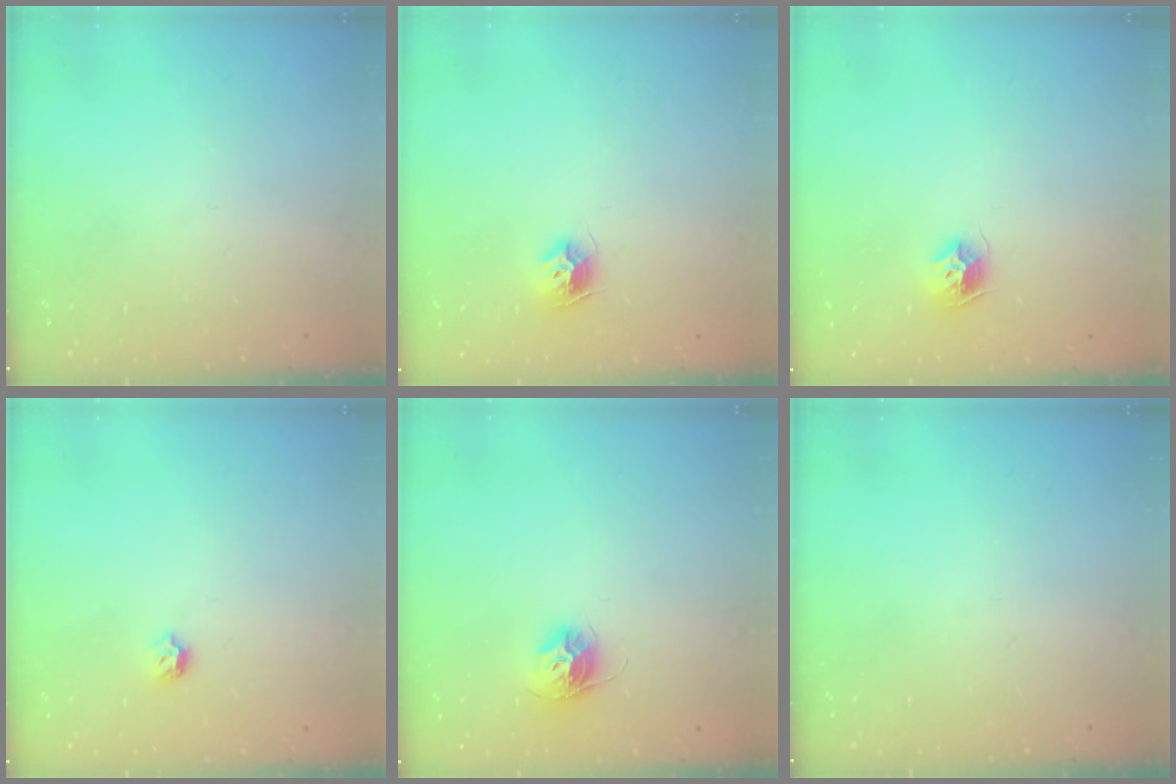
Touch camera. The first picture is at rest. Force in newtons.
{"total": 8.0, "press": 7.9, "slide": 0.5}
{"total": 8.0, "press": 7.9, "slide": 0.5}
{"total": 4.8, "press": 4.7, "slide": 1.0}
{"total": 10.3, "press": 10.3, "slide": 0.8}
{"total": 0.0}